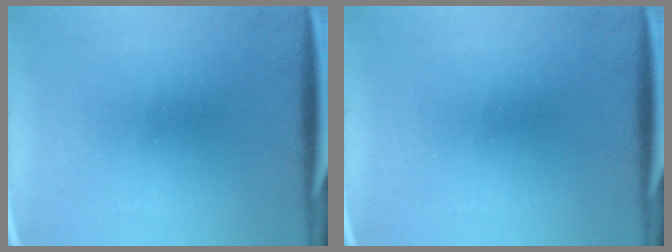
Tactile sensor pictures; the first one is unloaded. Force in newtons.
{"total": 0.0}